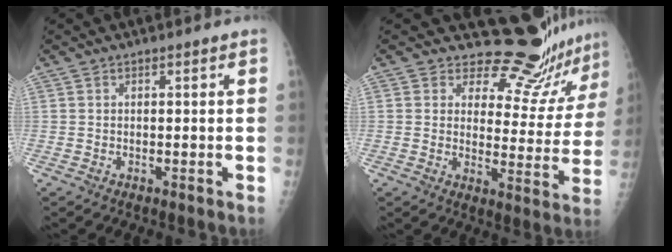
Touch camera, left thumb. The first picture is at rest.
{"total": 13.4, "force": [12.9, 2.9, 1.7], "torque": [0.014, -0.127, 0.153]}